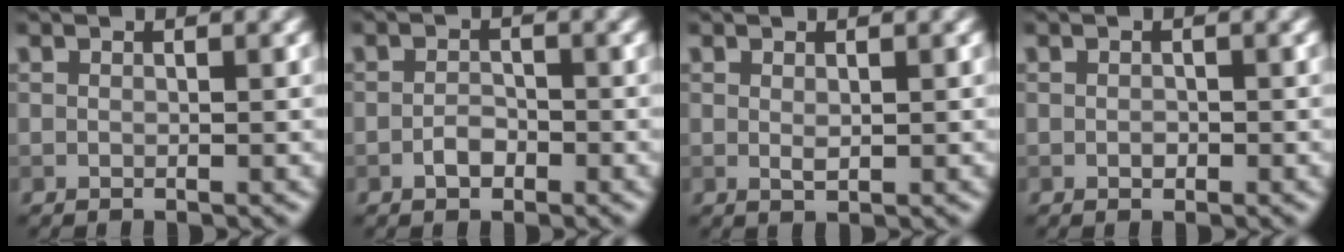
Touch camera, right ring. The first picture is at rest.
{"total": 1.5, "force": [-0.8, 0.9, 0.8], "torque": [-0.014, 0.003, -0.017]}
{"total": 0.8, "force": [0.2, 0.4, 0.7], "torque": [-0.013, -0.002, 0.004]}
{"total": 0.6, "force": [-0.1, 0.5, 0.3], "torque": [-0.004, -0.002, -0.003]}